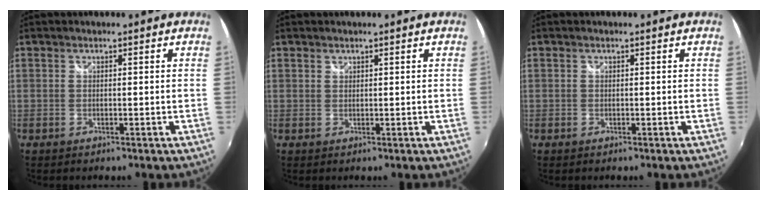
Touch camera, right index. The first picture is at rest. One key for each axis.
{"total": 0.6, "fx": 0.5, "fy": 0.3, "fz": 0.0, "tx": 0.002, "ty": 0.001, "tz": 0.009}
{"total": 0.0}